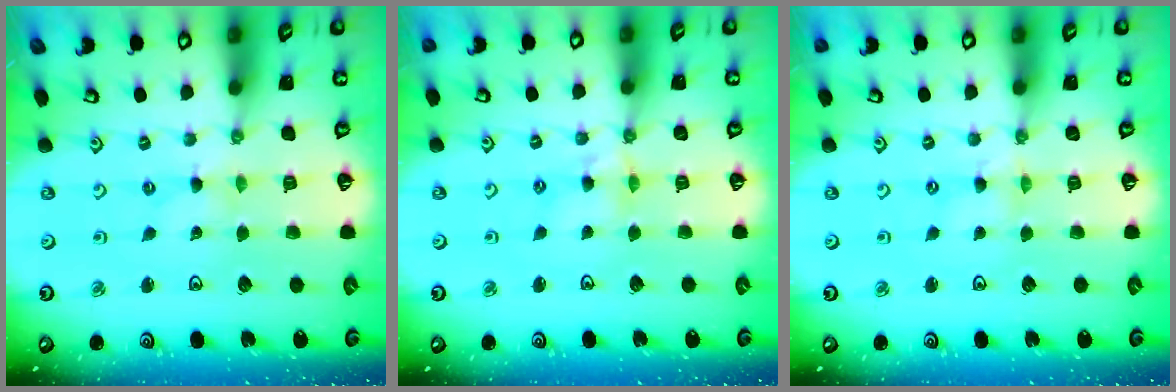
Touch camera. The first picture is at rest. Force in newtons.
{"total": 4.5, "press": 4.4, "slide": 0.4}
{"total": 0.0}